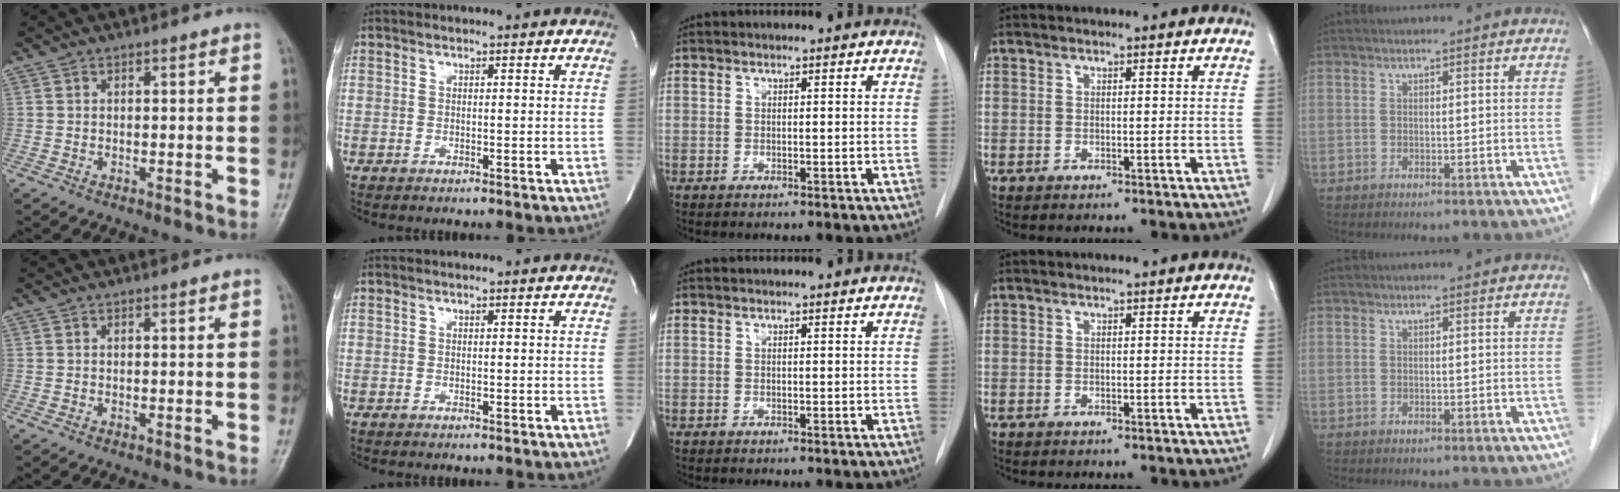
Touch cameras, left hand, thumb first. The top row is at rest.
{}